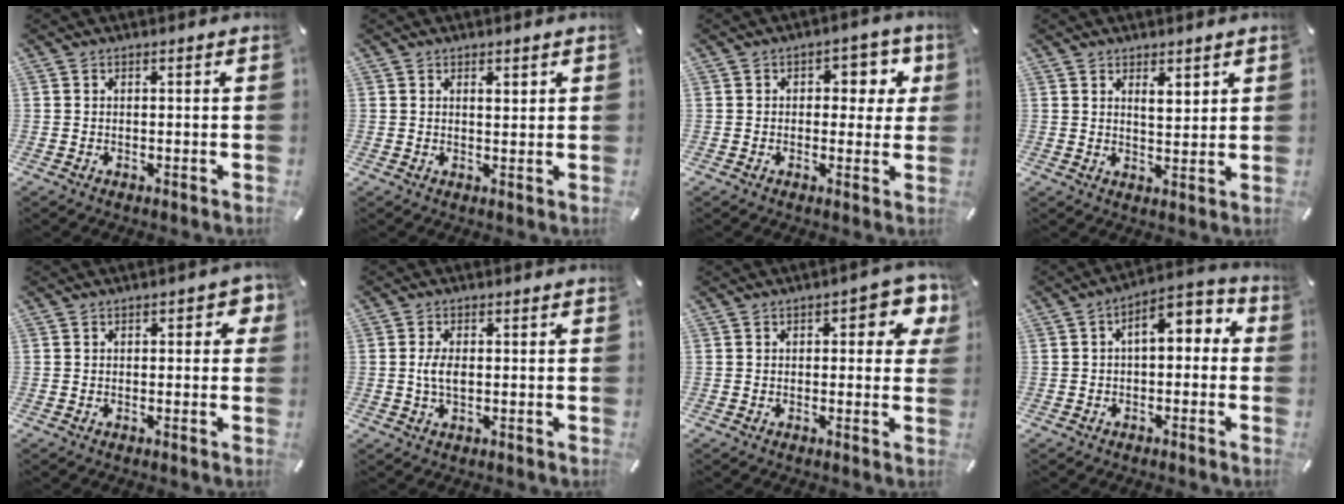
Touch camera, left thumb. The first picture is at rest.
{"total": 1.8, "force": [1.0, 0.8, 1.2], "torque": [-0.018, -0.002, 0.016]}
{"total": 6.9, "force": [1.6, 4.7, 4.8], "torque": [-0.046, -0.003, 0.016]}
{"total": 4.1, "force": [2.8, 1.9, 2.3], "torque": [-0.018, -0.018, 0.044]}
{"total": 3.3, "force": [0.5, 1.7, 2.7], "torque": [-0.031, 0.002, 0.001]}
{"total": 3.4, "force": [0.1, 1.9, 2.9], "torque": [-0.080, -0.003, -0.006]}
{"total": 6.6, "force": [2.3, 3.1, 5.4], "torque": [-0.067, -0.005, 0.031]}
{"total": 7.4, "force": [1.2, 4.3, 5.9], "torque": [-0.084, -0.006, 0.012]}